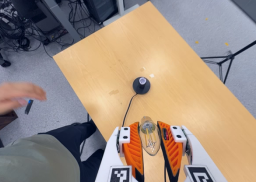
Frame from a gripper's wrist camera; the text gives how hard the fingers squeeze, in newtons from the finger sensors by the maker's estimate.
{"total": 22.6, "left": 25.5, "right": 19.7}